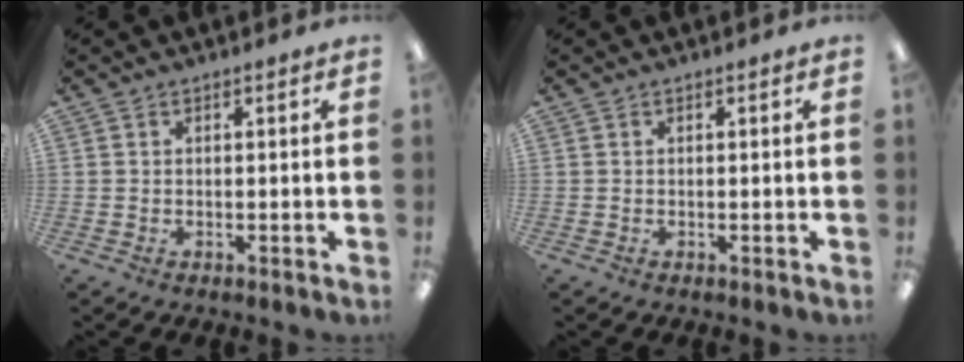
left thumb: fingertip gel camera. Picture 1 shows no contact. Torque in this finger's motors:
{"motor_torque": [-0.11, 0.08, 0.03, 0.02, 0.00]}